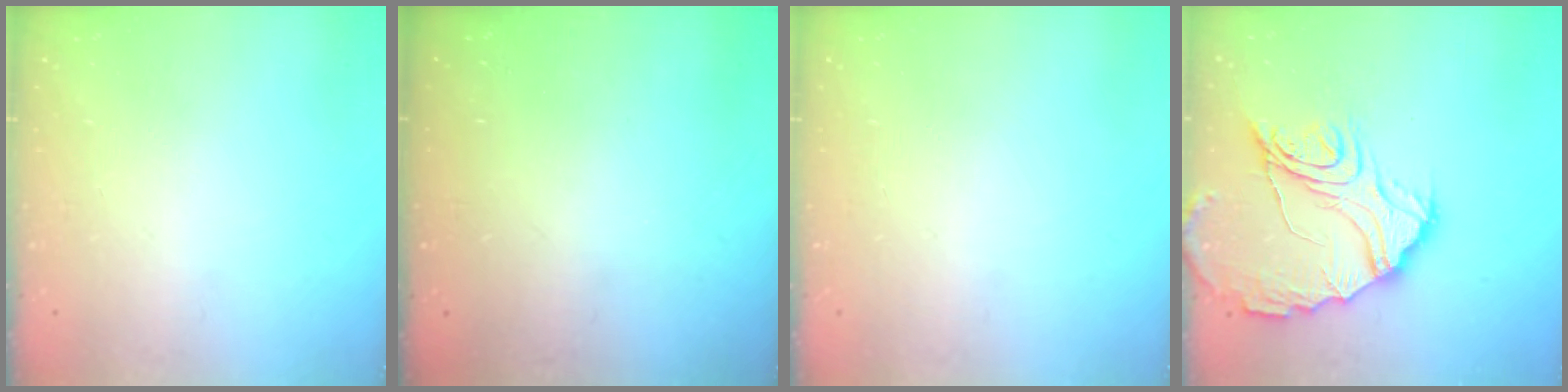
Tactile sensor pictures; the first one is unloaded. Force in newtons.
{"total": 3.3, "press": 3.3, "slide": 0.2}
{"total": 0.0}
{"total": 19.0, "press": 19.0, "slide": 1.6}